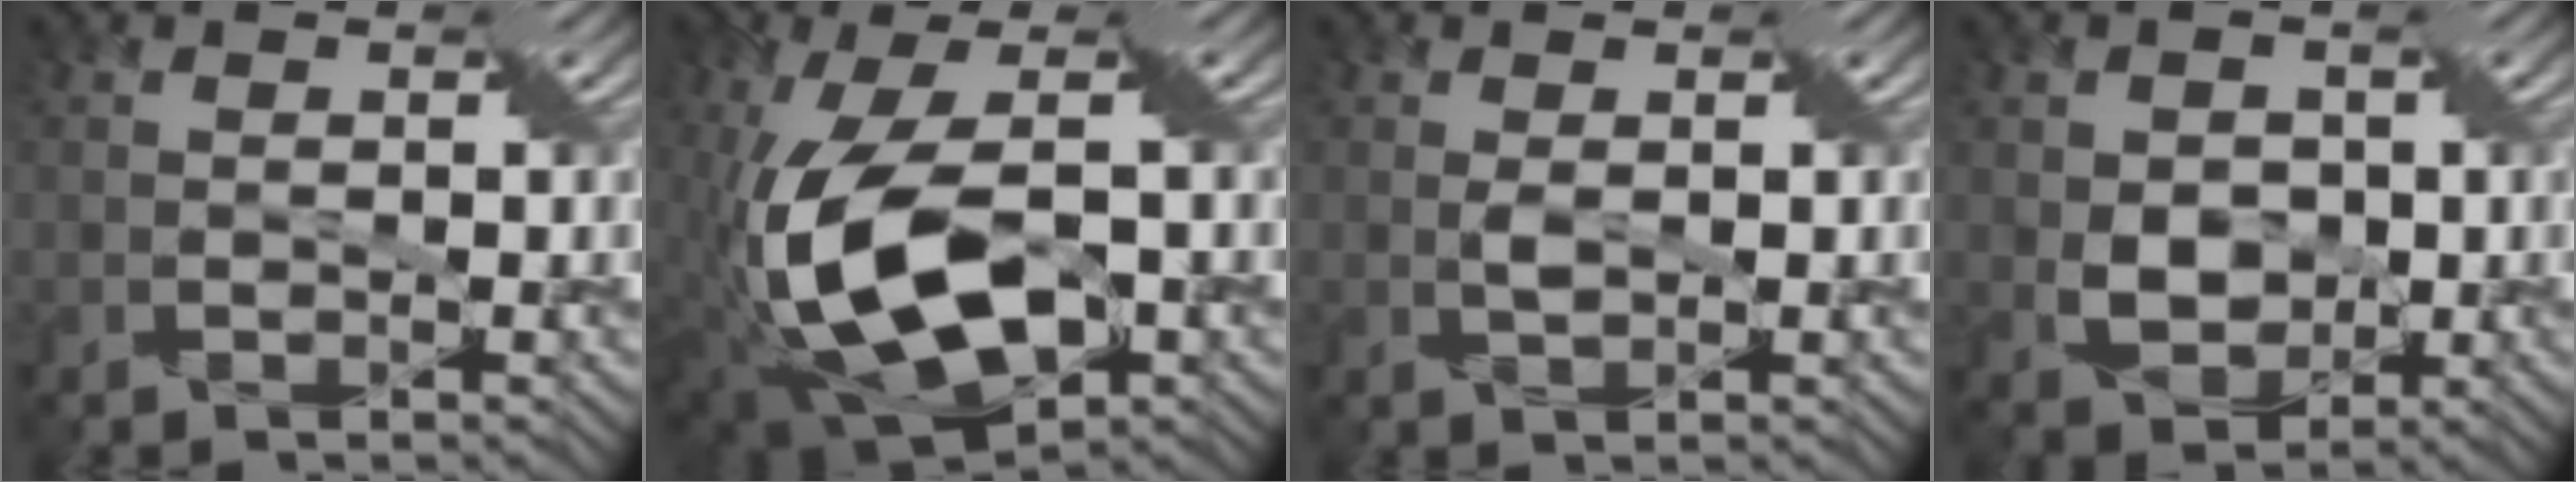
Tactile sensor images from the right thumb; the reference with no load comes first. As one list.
[{"total": 14.7, "force": [-2.8, 7.2, 12.6], "torque": [-0.277, -0.028, -0.041]}, {"total": 1.4, "force": [0.4, 0.0, 1.3], "torque": [-0.044, -0.002, 0.009]}, {"total": 4.5, "force": [0.3, 3.6, 2.7], "torque": [-0.077, -0.008, 0.000]}]